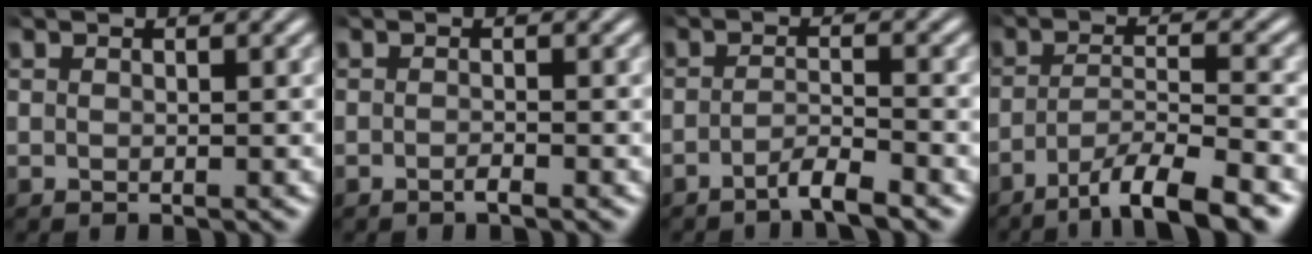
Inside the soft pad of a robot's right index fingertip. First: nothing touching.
{"total": 1.1, "force": [-0.9, 0.5, 0.4], "torque": [-0.011, 0.005, -0.024]}
{"total": 2.6, "force": [-2.4, 0.2, 1.2], "torque": [-0.022, -0.004, -0.049]}
{"total": 6.8, "force": [-4.7, 1.8, 4.5], "torque": [-0.073, -0.012, -0.075]}